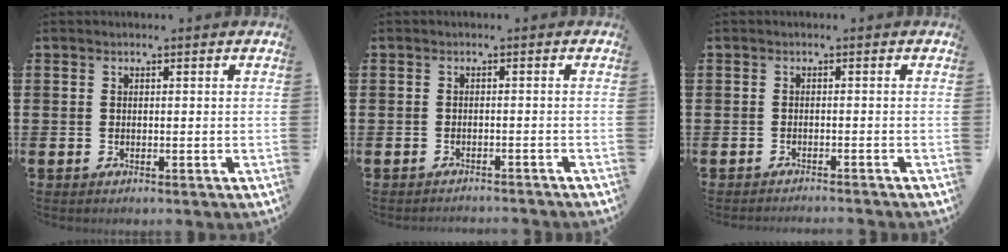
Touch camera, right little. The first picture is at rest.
{"total": 1.0, "force": [-1.0, -0.1, 0.0], "torque": [-0.002, 0.002, -0.022]}
{"total": 0.9, "force": [-0.8, -0.2, -0.1], "torque": [0.001, 0.000, -0.017]}